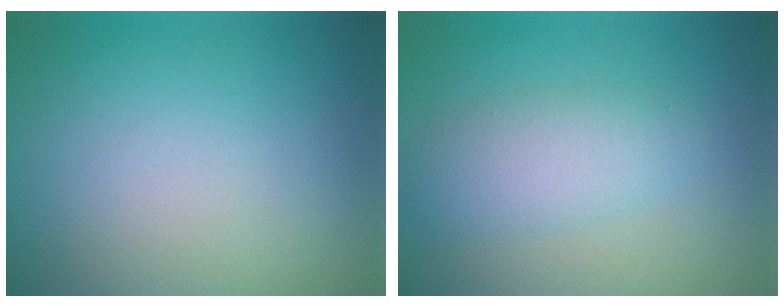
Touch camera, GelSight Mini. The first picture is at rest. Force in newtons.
{"total": 3.6, "press": 3.6, "slide": 0.1}